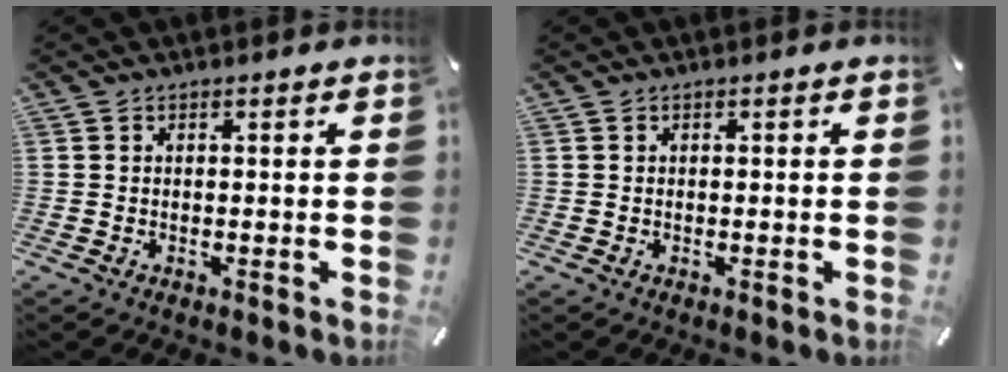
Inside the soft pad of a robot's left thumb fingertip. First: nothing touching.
{"total": 0.0}